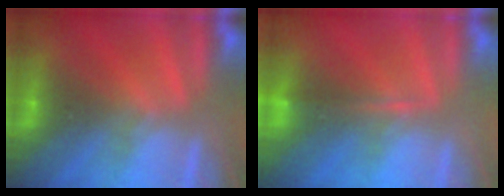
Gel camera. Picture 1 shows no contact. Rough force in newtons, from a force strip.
{"total": 1.6}